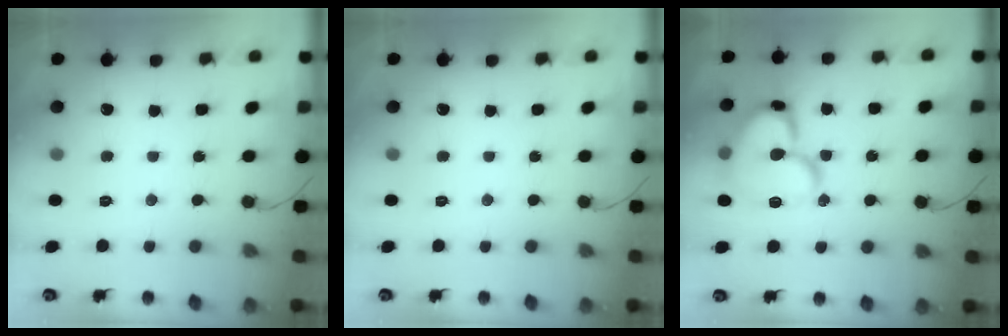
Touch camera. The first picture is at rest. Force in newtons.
{"total": 0.0}
{"total": 19.7, "press": 19.5, "slide": 2.2}